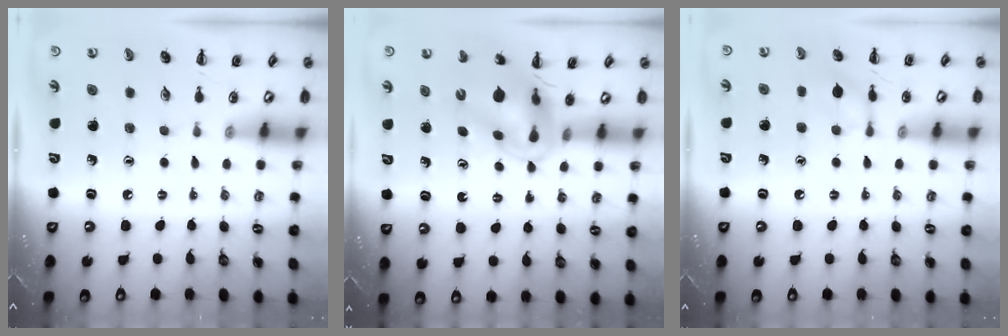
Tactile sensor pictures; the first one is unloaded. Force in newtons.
{"total": 10.7, "press": 10.1, "slide": 3.4}
{"total": 5.7, "press": 5.7, "slide": 0.3}